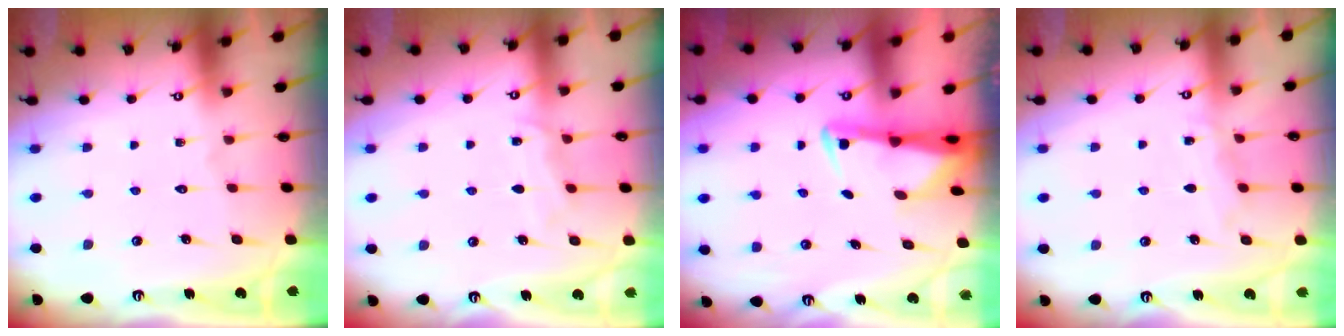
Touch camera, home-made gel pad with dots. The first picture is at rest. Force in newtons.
{"total": 5.2, "press": 5.2, "slide": 0.6}
{"total": 2.9, "press": 2.9, "slide": 0.6}
{"total": 4.6, "press": 4.6, "slide": 0.5}